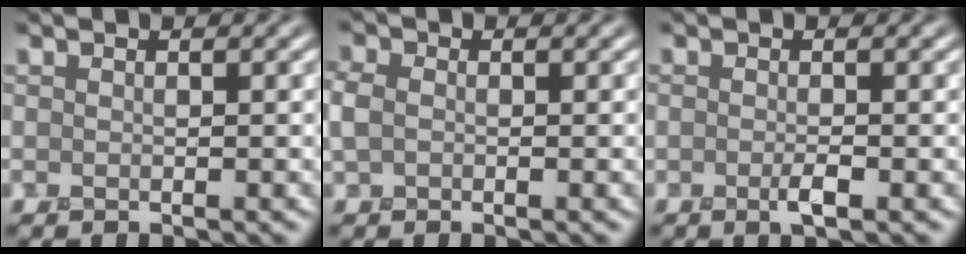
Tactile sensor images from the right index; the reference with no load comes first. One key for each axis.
{"total": 1.0, "fx": 0.1, "fy": 1.0, "fz": 0.4, "tx": -0.014, "ty": 0.008, "tz": -0.004}
{"total": 0.7, "fx": -0.4, "fy": 0.0, "fz": 0.6, "tx": -0.015, "ty": -0.001, "tz": -0.008}